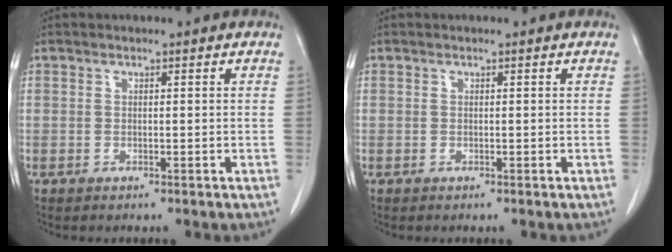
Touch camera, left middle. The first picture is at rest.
{"total": 0.0}